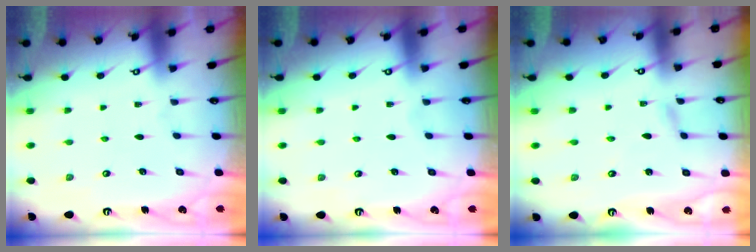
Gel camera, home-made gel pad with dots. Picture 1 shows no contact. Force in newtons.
{"total": 0.0}
{"total": 1.5, "press": 1.5, "slide": 0.1}